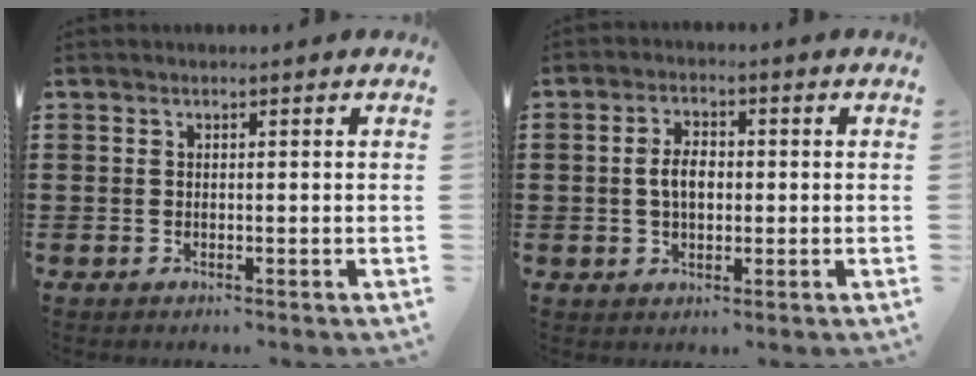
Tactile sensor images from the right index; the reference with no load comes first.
{"total": 4.2, "force": [0.0, 2.4, 3.5], "torque": [-0.061, 0.006, -0.004]}